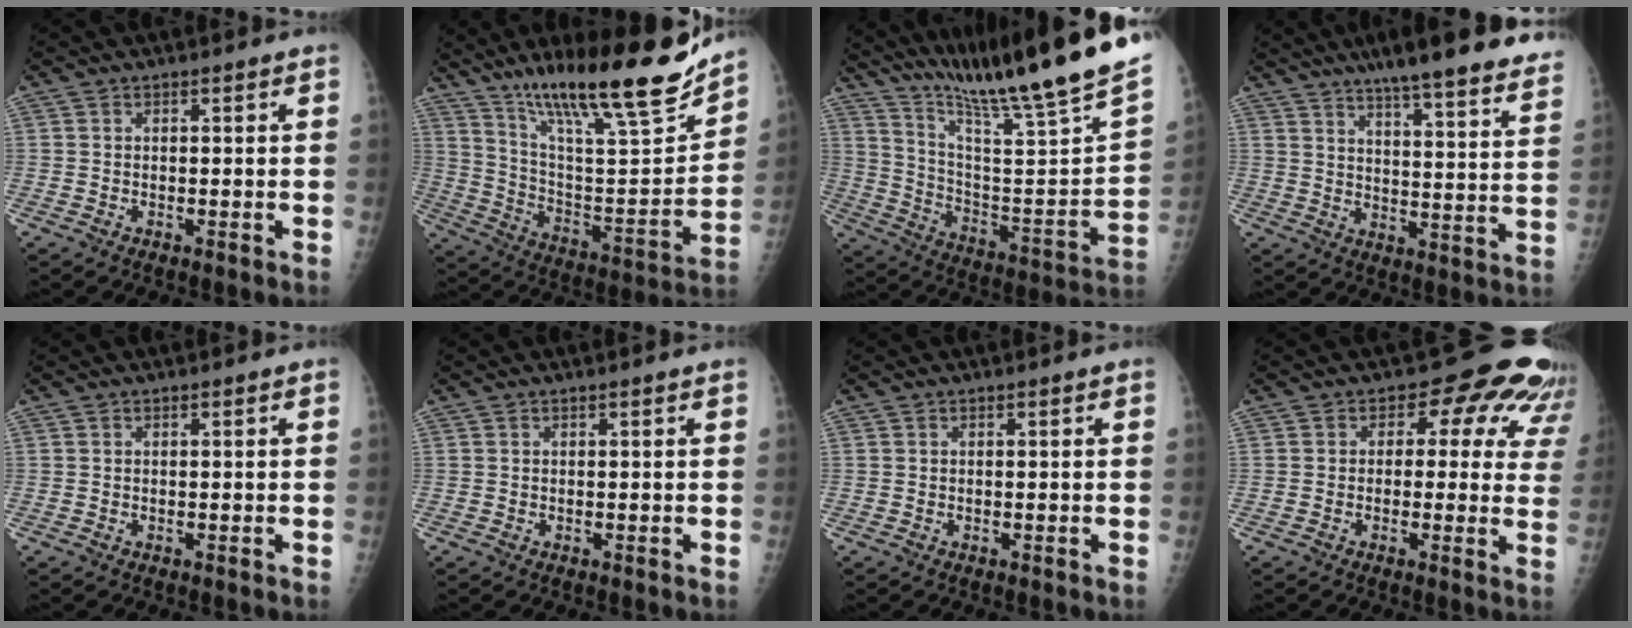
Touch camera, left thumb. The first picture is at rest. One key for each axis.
{"total": 26.0, "fx": 18.9, "fy": 5.0, "fz": 17.2, "tx": -0.252, "ty": -0.077, "tz": 0.317}
{"total": 29.1, "fx": 23.2, "fy": 0.8, "fz": 17.6, "tx": -0.271, "ty": -0.126, "tz": 0.362}
{"total": 19.2, "fx": 15.5, "fy": 2.6, "fz": 11.0, "tx": -0.125, "ty": -0.054, "tz": 0.188}
{"total": 0.0}
{"total": 0.0}
{"total": 0.0}
{"total": 12.1, "fx": 6.1, "fy": 7.6, "fz": 7.2, "tx": -0.024, "ty": -0.011, "tz": 0.045}